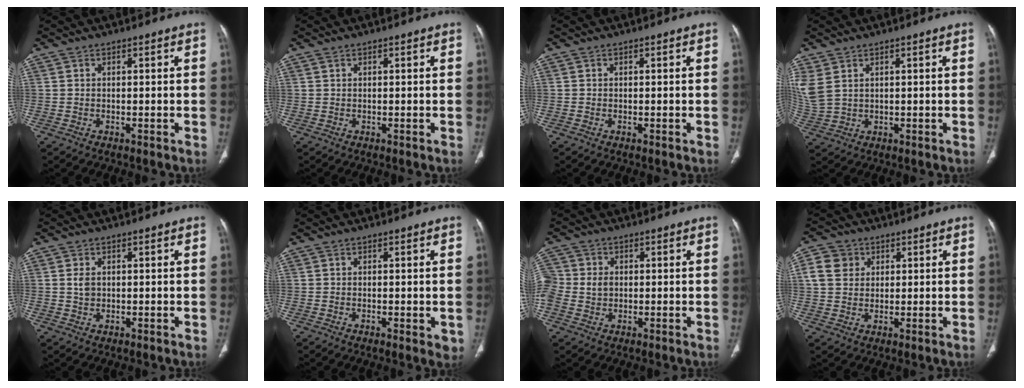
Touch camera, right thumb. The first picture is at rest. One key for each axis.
{"total": 0.0}
{"total": 0.0}
{"total": 5.9, "fx": 2.6, "fy": 3.7, "fz": 3.8, "tx": -0.101, "ty": 0.002, "tz": 0.064}
{"total": 1.8, "fx": 0.3, "fy": 1.3, "fz": 1.3, "tx": -0.023, "ty": -0.002, "tz": 0.007}
{"total": 3.0, "fx": -0.5, "fy": 1.3, "fz": 2.7, "tx": -0.027, "ty": -0.006, "tz": -0.008}
{"total": 8.3, "fx": 0.2, "fy": 7.0, "fz": 4.6, "tx": -0.112, "ty": 0.015, "tz": 0.006}
{"total": 6.3, "fx": 1.9, "fy": 5.5, "fz": 2.6, "tx": -0.030, "ty": 0.002, "tz": 0.033}